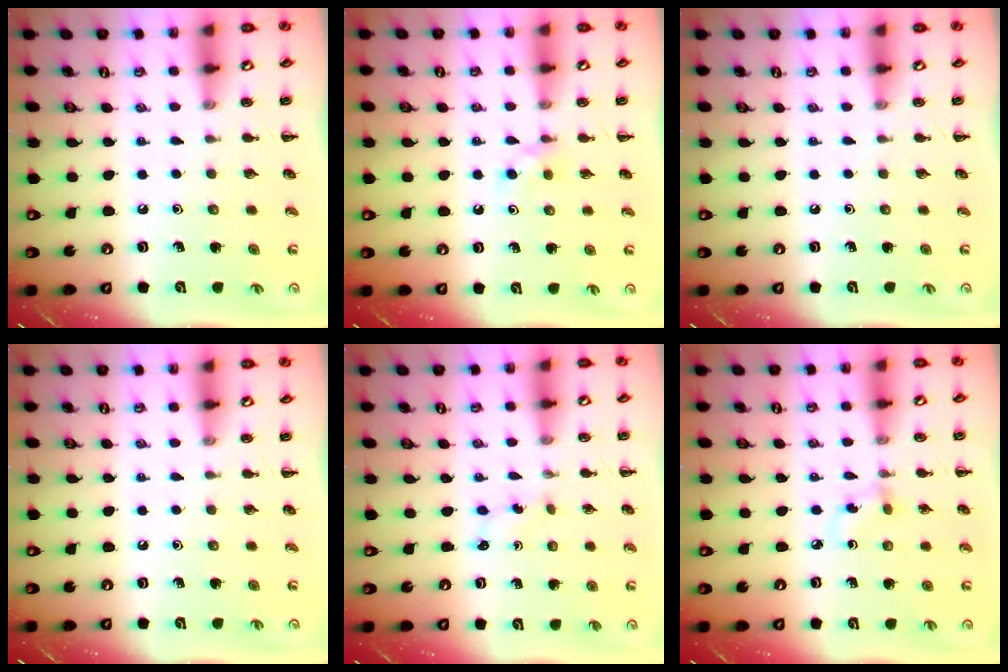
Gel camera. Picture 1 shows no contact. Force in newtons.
{"total": 2.9, "press": 2.7, "slide": 1.1}
{"total": 0.0}
{"total": 0.0}
{"total": 1.7, "press": 1.5, "slide": 0.6}
{"total": 3.5, "press": 3.2, "slide": 1.4}